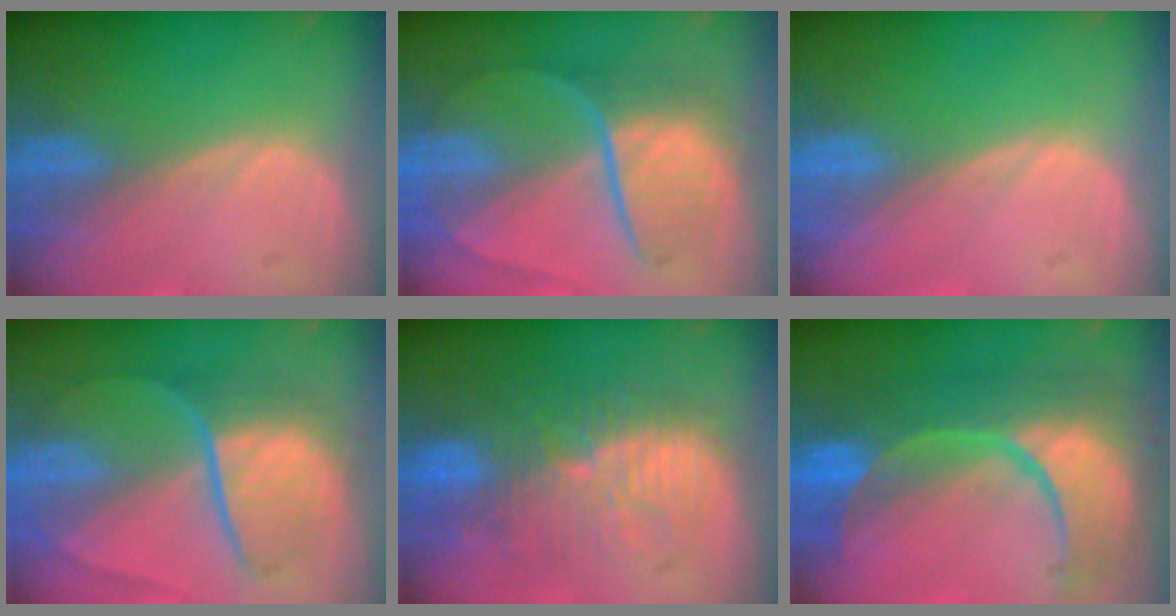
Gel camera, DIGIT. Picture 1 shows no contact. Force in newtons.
{"total": 8.9, "press": 7.5, "slide": 4.9}
{"total": 0.0}
{"total": 8.8, "press": 7.7, "slide": 4.2}
{"total": 11.1, "press": 9.9, "slide": 5.0}
{"total": 12.5, "press": 12.4, "slide": 1.4}